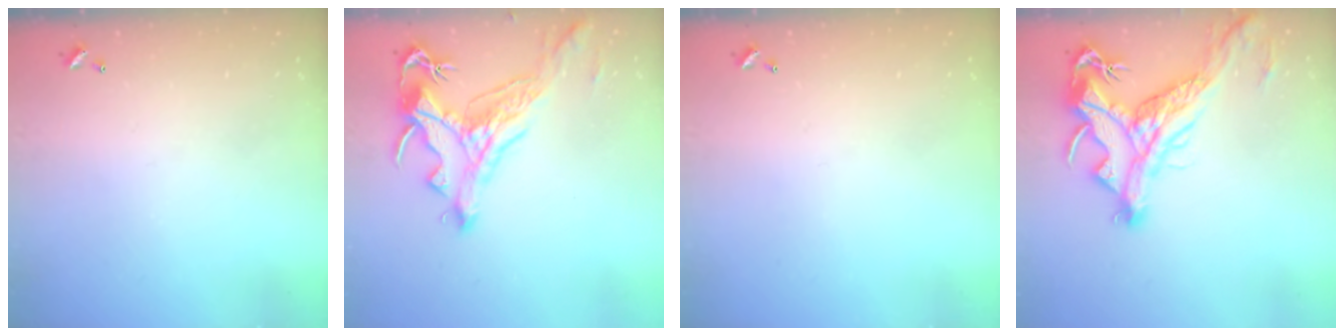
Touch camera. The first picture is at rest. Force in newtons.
{"total": 2.2, "press": 1.7, "slide": 1.3}
{"total": 0.0}
{"total": 7.3, "press": 7.0, "slide": 1.9}